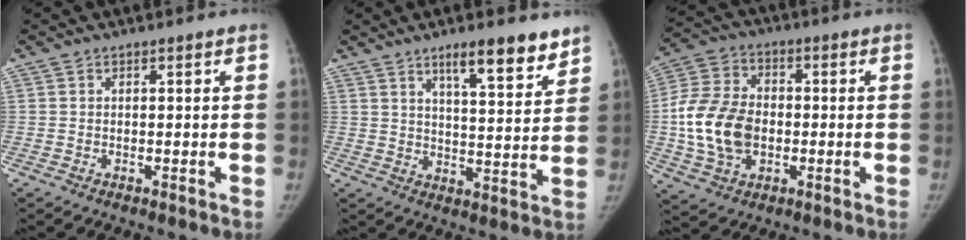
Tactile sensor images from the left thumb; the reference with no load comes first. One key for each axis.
{"total": 10.5, "fx": 7.4, "fy": 2.4, "fz": 7.0, "tx": -0.081, "ty": -0.048, "tz": 0.114}
{"total": 15.2, "fx": -1.7, "fy": 10.8, "fz": 10.7, "tx": -0.199, "ty": 0.018, "tz": -0.030}